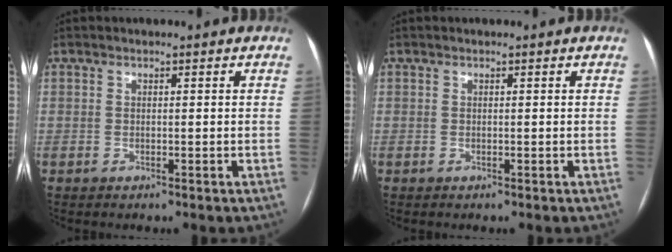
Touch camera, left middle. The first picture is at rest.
{"total": 0.0}